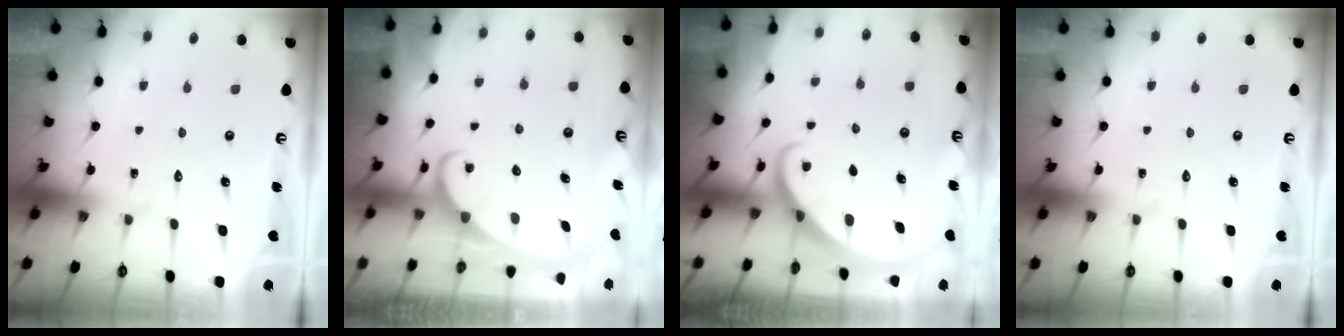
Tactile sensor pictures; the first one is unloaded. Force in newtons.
{"total": 2.3, "press": 2.2, "slide": 0.3}
{"total": 2.7, "press": 2.7, "slide": 0.2}
{"total": 0.0}